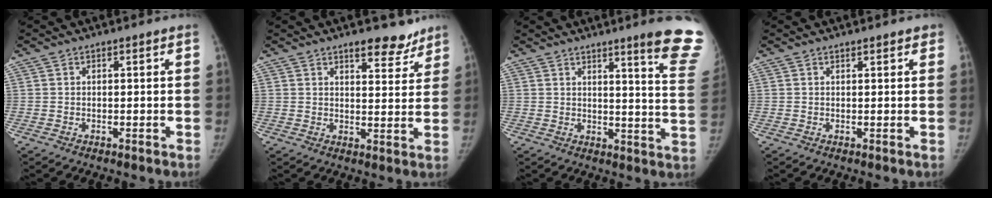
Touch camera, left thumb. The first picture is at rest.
{"total": 6.7, "force": [5.2, 2.8, 3.1], "torque": [-0.008, -0.032, 0.072]}
{"total": 14.0, "force": [10.2, 0.2, 9.6], "torque": [-0.094, -0.081, 0.112]}
{"total": 1.1, "force": [0.9, 0.4, 0.5], "torque": [-0.002, -0.001, 0.009]}